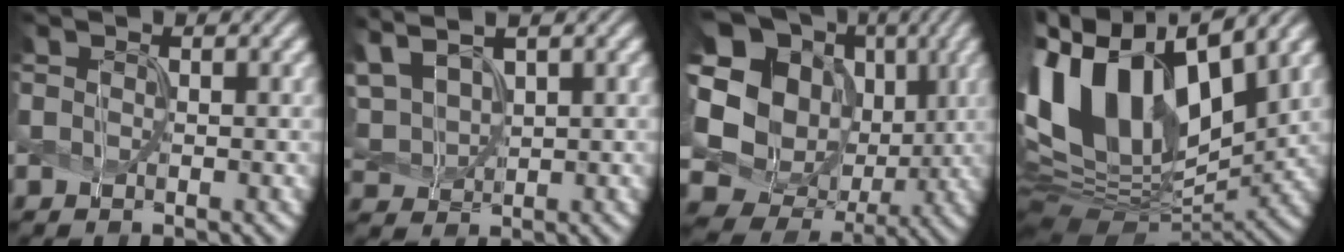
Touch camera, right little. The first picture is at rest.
{"total": 5.5, "force": [3.0, 2.8, 3.7], "torque": [-0.111, 0.020, 0.064]}
{"total": 18.3, "force": [2.3, 15.7, 8.9], "torque": [-0.206, 0.012, 0.040]}
{"total": 15.1, "force": [3.3, 9.0, 11.7], "torque": [-0.245, 0.003, 0.065]}